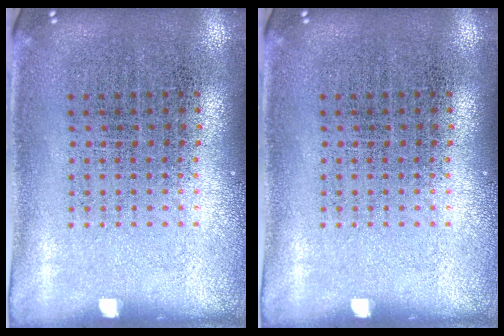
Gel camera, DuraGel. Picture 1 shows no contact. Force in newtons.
{"total": 0.0}